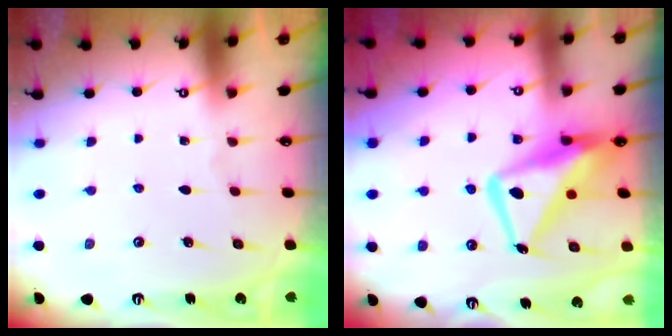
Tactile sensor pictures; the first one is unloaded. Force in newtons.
{"total": 14.0, "press": 13.9, "slide": 1.6}